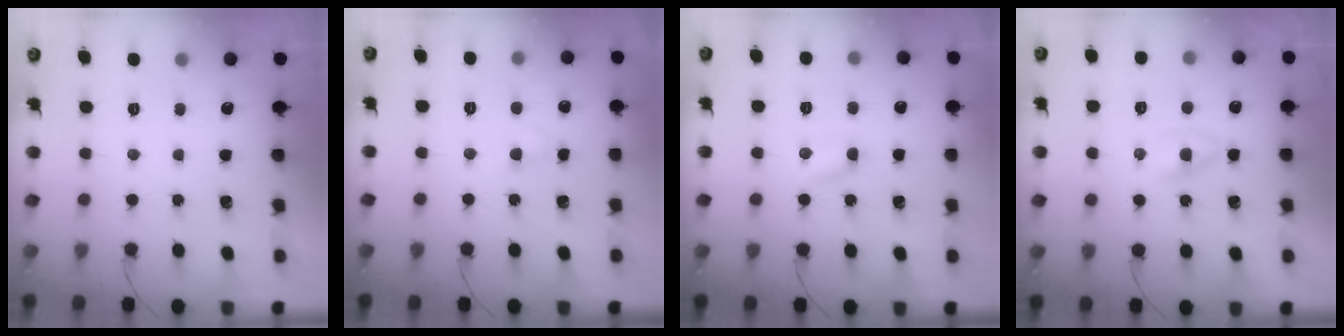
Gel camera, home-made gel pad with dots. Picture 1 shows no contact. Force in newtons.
{"total": 2.1, "press": 1.8, "slide": 1.0}
{"total": 2.4, "press": 2.3, "slide": 0.7}
{"total": 1.9, "press": 1.6, "slide": 1.0}